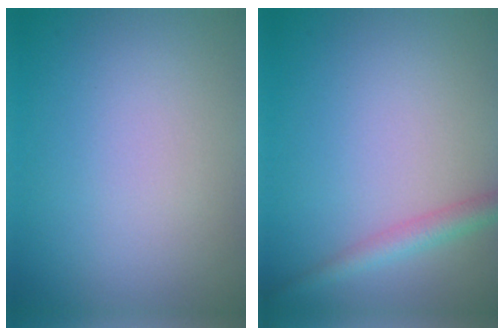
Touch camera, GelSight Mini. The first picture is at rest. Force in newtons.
{"total": 2.4, "press": 2.4, "slide": 0.1}